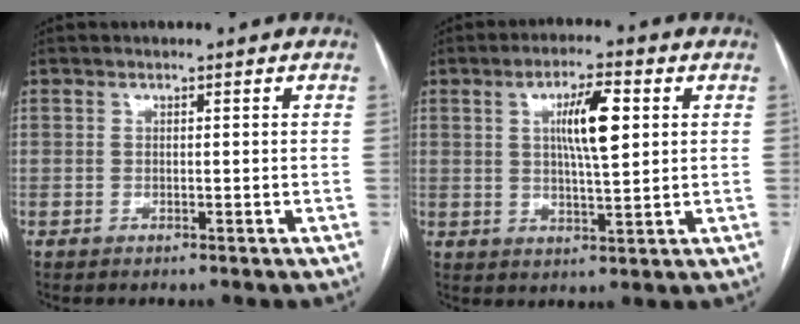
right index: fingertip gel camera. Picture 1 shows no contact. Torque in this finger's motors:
{"motor_torque": [0.66, 0.30, 0.33, 0.10]}